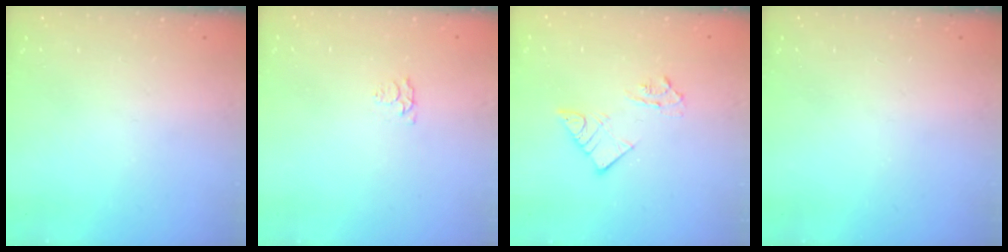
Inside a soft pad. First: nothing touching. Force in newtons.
{"total": 3.2, "press": 3.2, "slide": 0.5}
{"total": 7.6, "press": 7.5, "slide": 0.8}
{"total": 0.0}